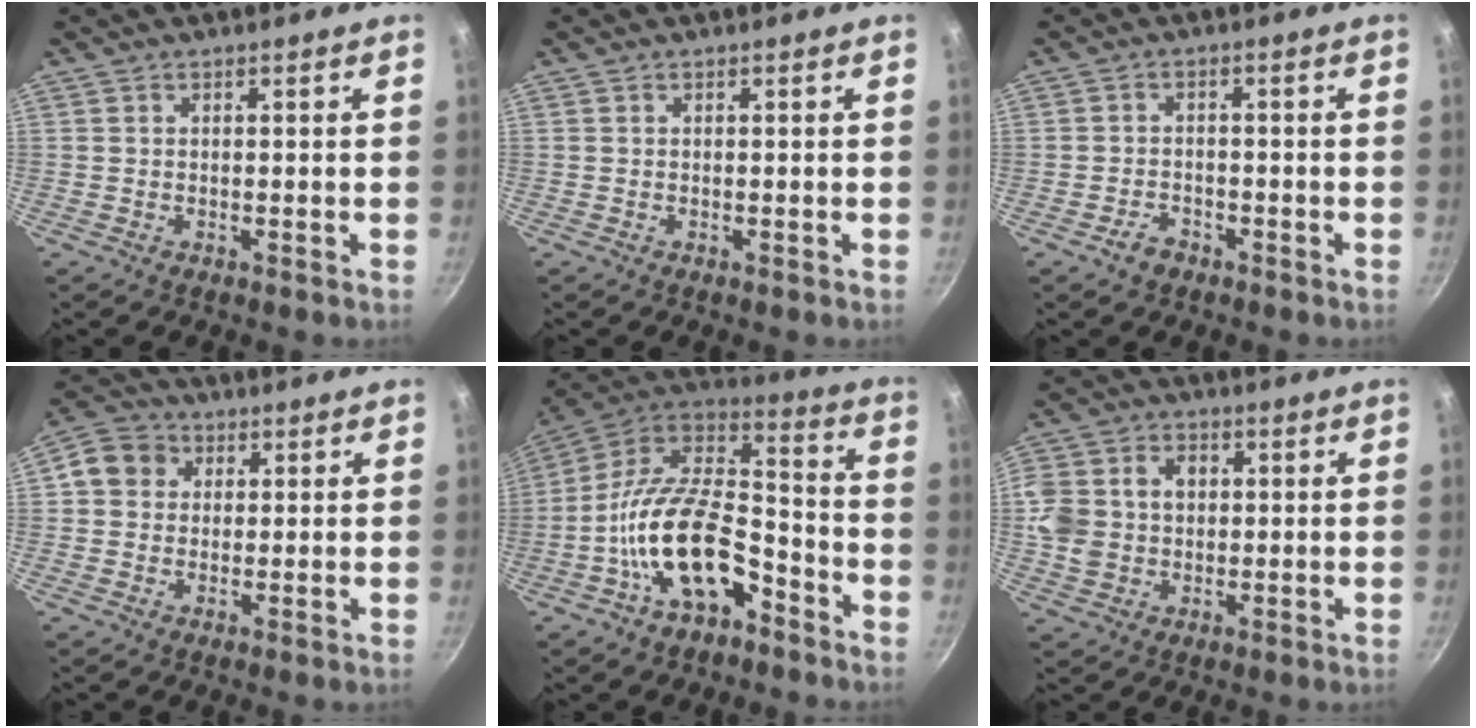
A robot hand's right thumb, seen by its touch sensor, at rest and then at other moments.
{"total": 0.0}
{"total": 3.1, "force": [-2.1, 2.0, 1.2], "torque": [-0.014, 0.022, -0.032]}
{"total": 6.9, "force": [1.5, 6.1, 2.9], "torque": [-0.018, 0.012, 0.009]}
{"total": 20.2, "force": [-8.6, 10.7, 14.8], "torque": [-0.238, 0.075, -0.166]}
{"total": 10.7, "force": [0.9, 8.9, 5.8], "torque": [-0.100, 0.015, 0.009]}